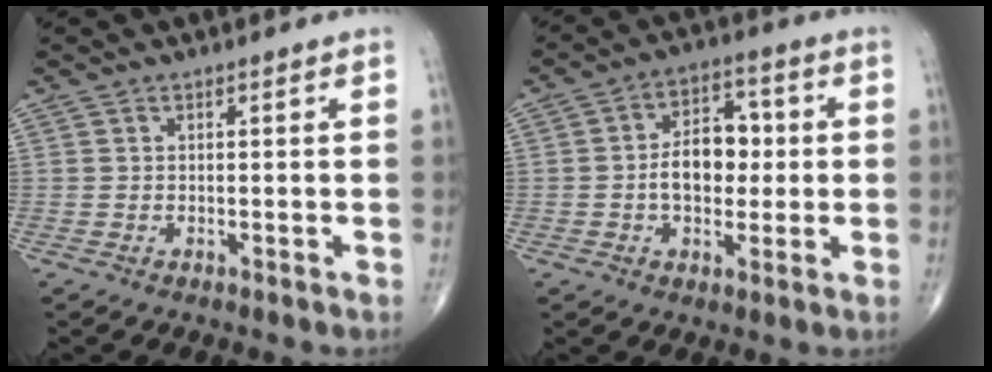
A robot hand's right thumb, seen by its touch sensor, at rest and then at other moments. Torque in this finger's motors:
{"motor_torque": [1.06, 1.33, 0.80, -0.10, 0.06]}